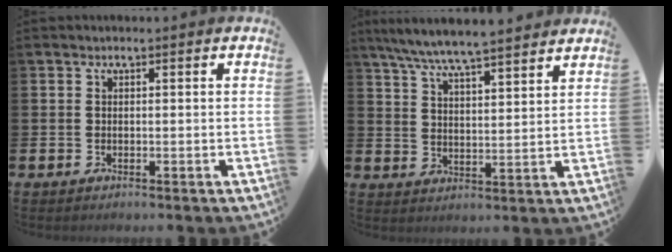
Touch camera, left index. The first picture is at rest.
{"total": 7.1, "force": [6.9, -0.1, 1.9], "torque": [-0.063, -0.038, 0.123]}